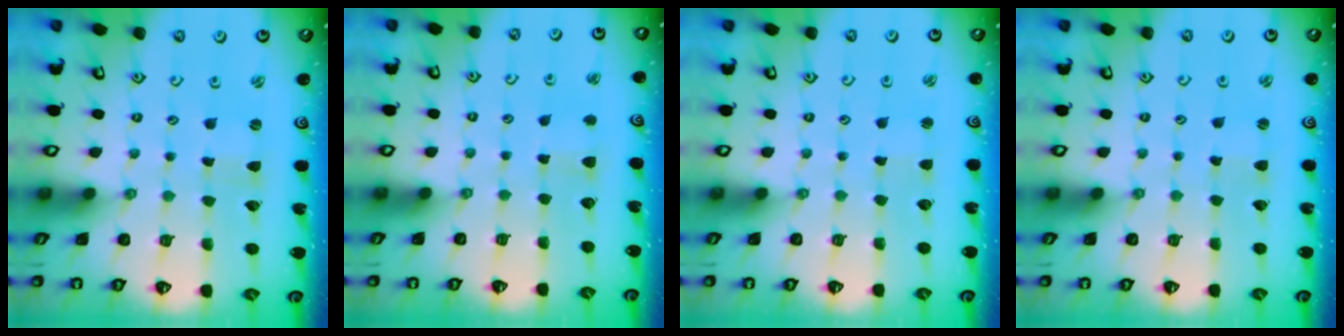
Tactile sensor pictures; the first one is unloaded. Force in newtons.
{"total": 2.8, "press": 2.8, "slide": 0.5}
{"total": 0.6, "press": 0.6, "slide": 0.0}
{"total": 1.6, "press": 1.6, "slide": 0.4}